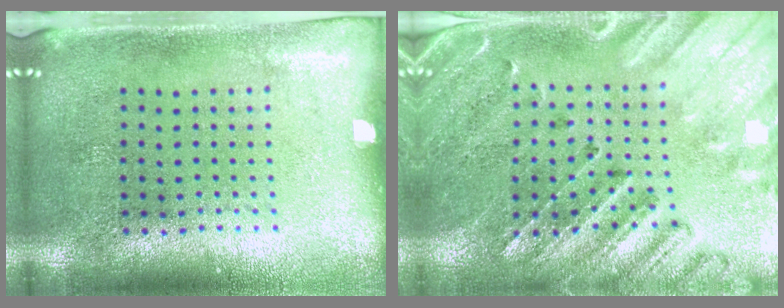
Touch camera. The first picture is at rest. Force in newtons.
{"total": 2.9, "press": 2.6, "slide": 1.1}